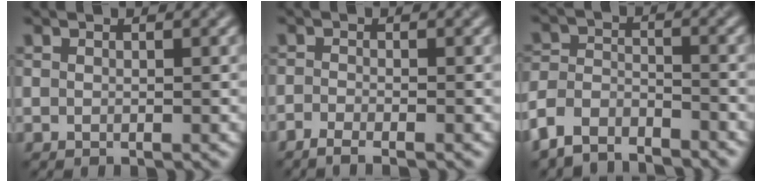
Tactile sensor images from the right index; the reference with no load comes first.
{"total": 1.8, "force": [-1.5, 0.1, 1.0], "torque": [-0.026, -0.003, -0.036]}
{"total": 5.6, "force": [-4.9, 2.1, 1.6], "torque": [-0.036, -0.006, -0.104]}